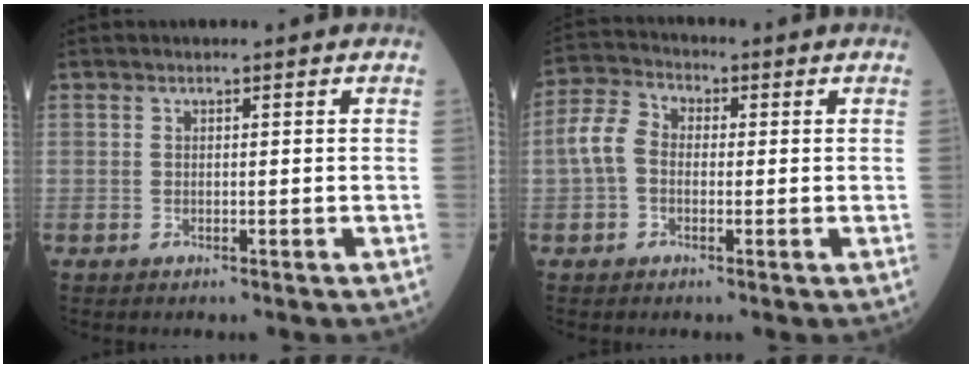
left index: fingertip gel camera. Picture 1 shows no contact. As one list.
[{"total": 5.8, "force": [-0.6, 4.1, 4.0], "torque": [-0.106, 0.025, -0.021]}]